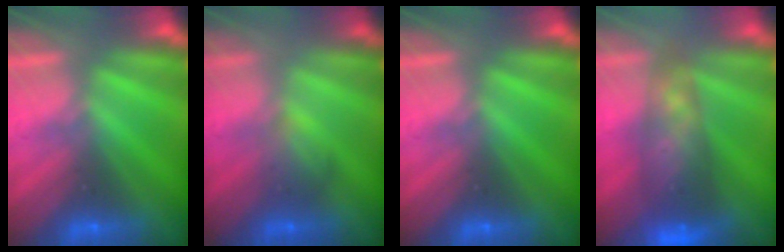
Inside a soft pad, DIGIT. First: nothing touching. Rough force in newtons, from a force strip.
{"total": 2.0}
{"total": 0.0}
{"total": 10.6}